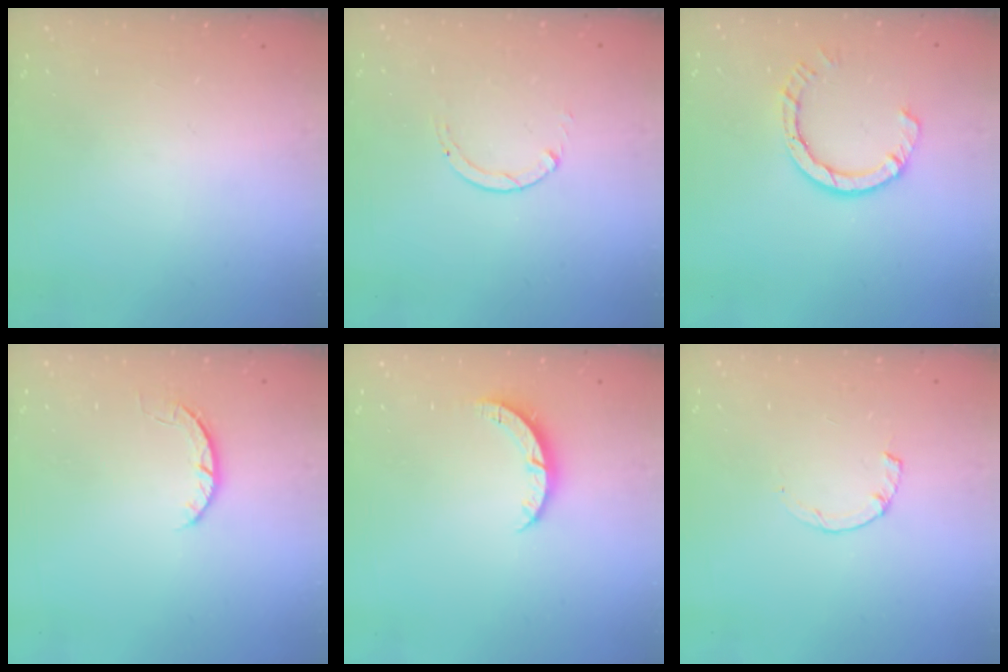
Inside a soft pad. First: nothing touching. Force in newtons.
{"total": 0.8, "press": 0.7, "slide": 0.1}
{"total": 6.8, "press": 6.7, "slide": 0.7}
{"total": 3.9, "press": 3.9, "slide": 0.6}
{"total": 4.0, "press": 4.0, "slide": 0.3}
{"total": 1.0, "press": 0.9, "slide": 0.2}